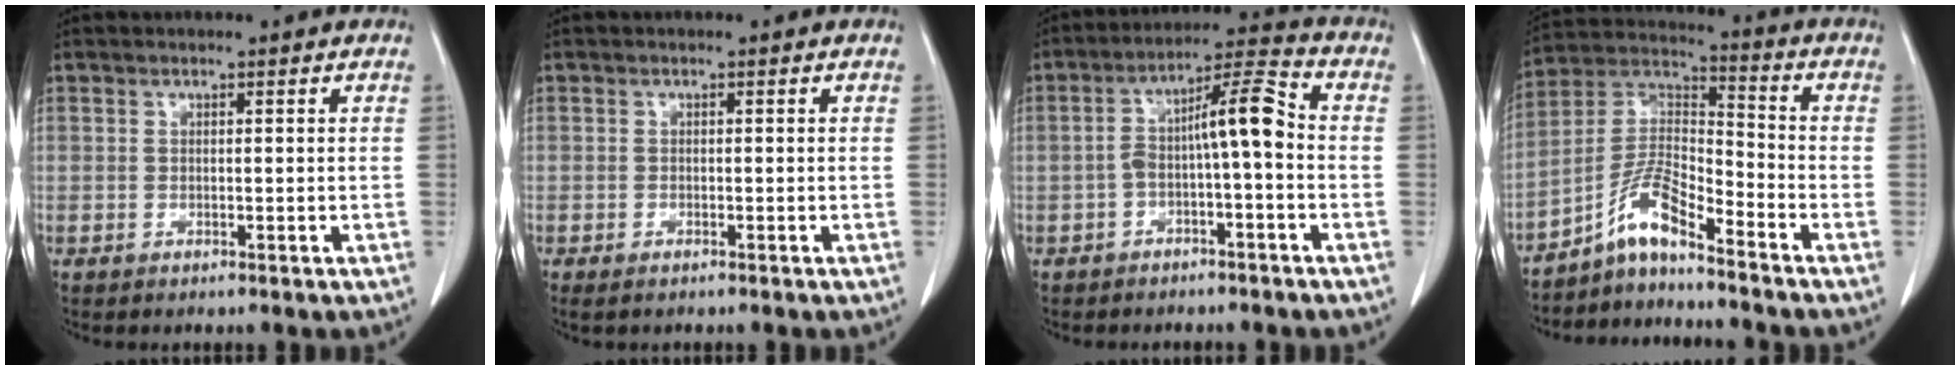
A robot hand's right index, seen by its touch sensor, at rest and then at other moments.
{"total": 0.9, "force": [-0.7, 0.2, 0.6], "torque": [-0.014, -0.004, -0.007]}
{"total": 8.4, "force": [-1.2, 1.4, 8.2], "torque": [-0.139, 0.036, -0.024]}
{"total": 8.1, "force": [-6.3, 0.8, 5.1], "torque": [-0.111, 0.013, -0.122]}